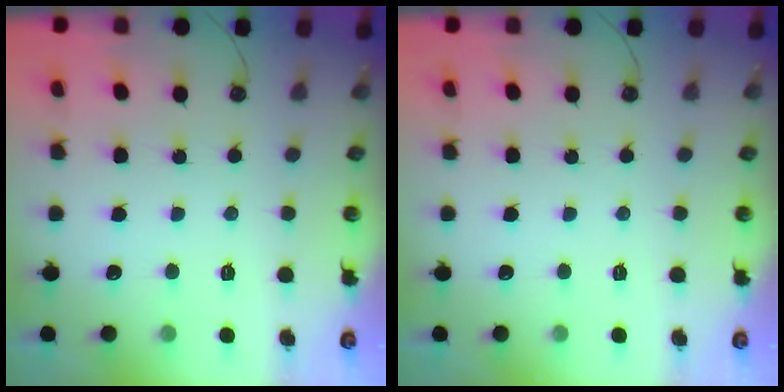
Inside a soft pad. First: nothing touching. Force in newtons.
{"total": 0.0}